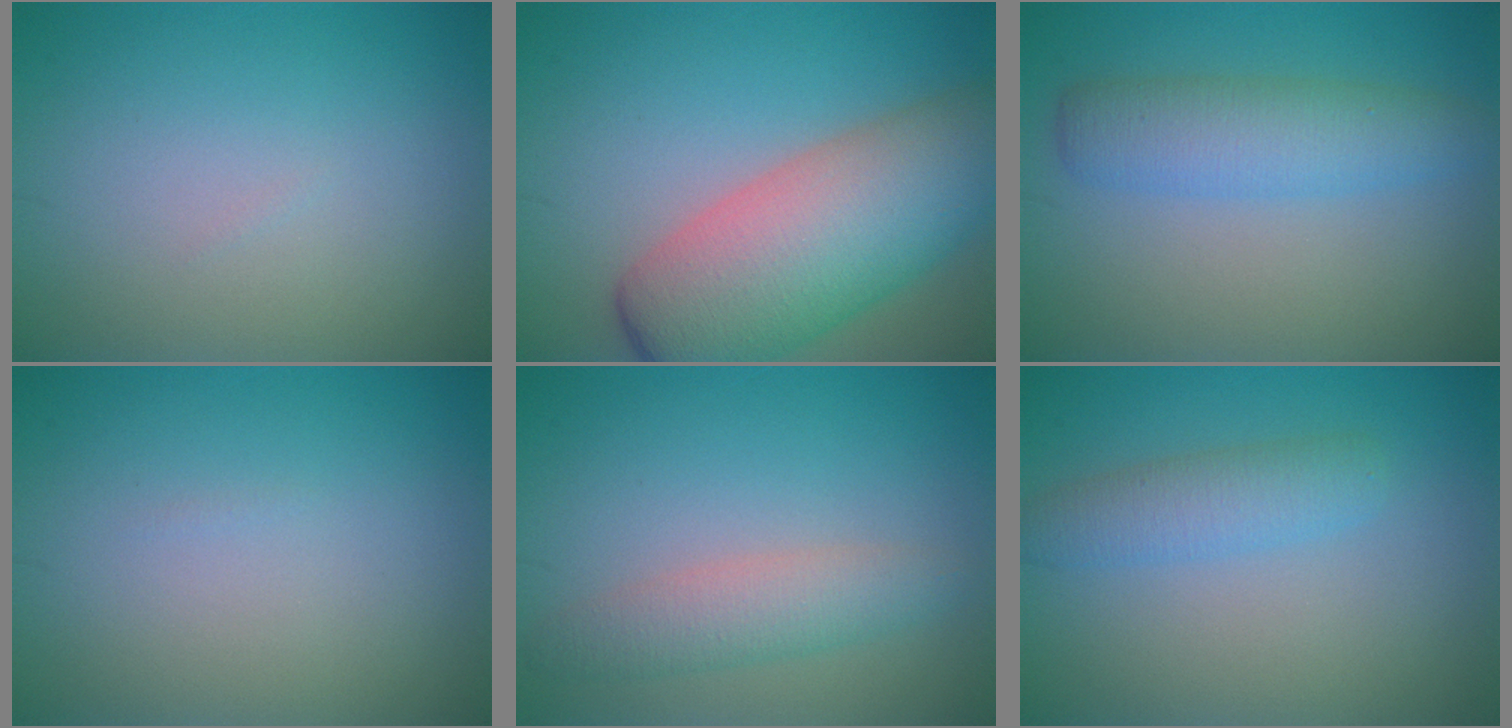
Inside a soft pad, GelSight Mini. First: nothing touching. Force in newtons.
{"total": 10.6, "press": 10.6, "slide": 0.4}
{"total": 4.3, "press": 4.3, "slide": 0.1}
{"total": 0.0}
{"total": 3.1, "press": 3.1, "slide": 0.1}
{"total": 2.8, "press": 2.8, "slide": 0.1}